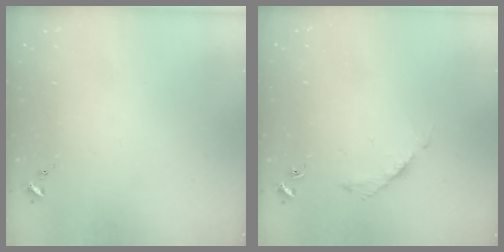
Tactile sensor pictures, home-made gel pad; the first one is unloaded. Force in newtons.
{"total": 4.1, "press": 4.1, "slide": 0.3}